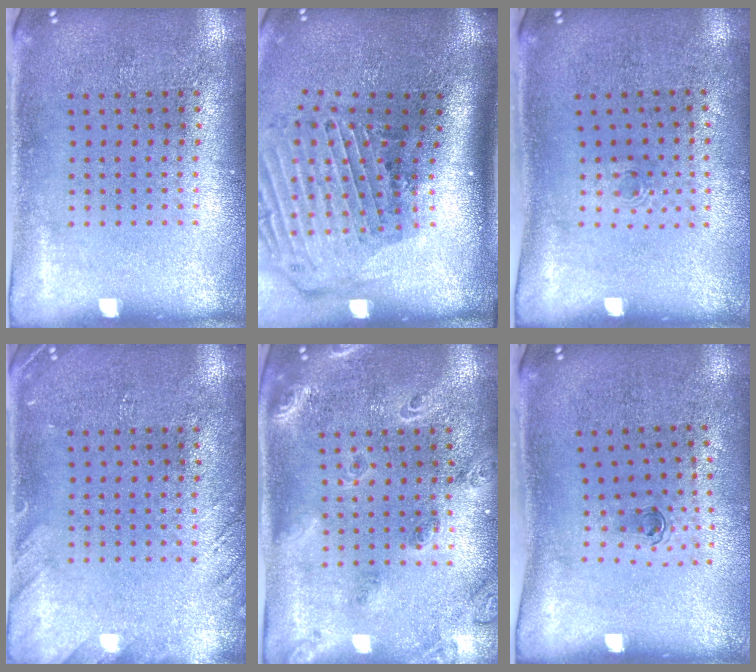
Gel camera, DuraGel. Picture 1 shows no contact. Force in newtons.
{"total": 3.1, "press": 2.1, "slide": 2.3}
{"total": 0.6, "press": 0.3, "slide": 0.5}
{"total": 1.6, "press": 1.6, "slide": 0.2}
{"total": 1.8, "press": 1.6, "slide": 0.8}
{"total": 0.7, "press": 0.4, "slide": 0.6}